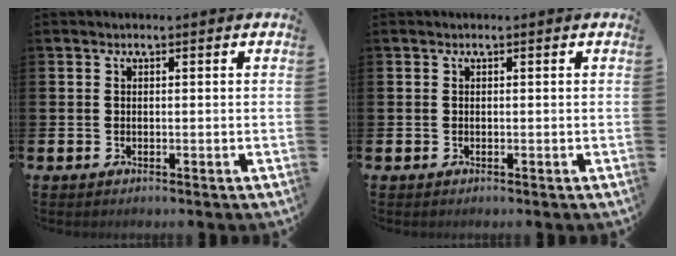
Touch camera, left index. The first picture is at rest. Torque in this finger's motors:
{"motor_torque": [-0.07, 0.07, -0.03, -0.01]}